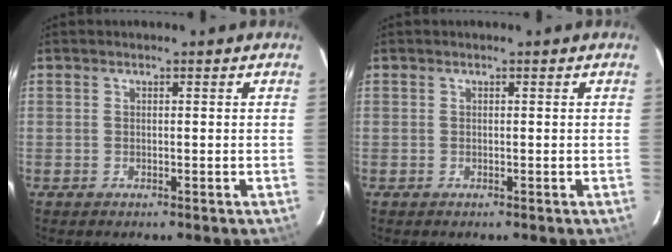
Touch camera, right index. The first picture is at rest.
{"total": 0.0}